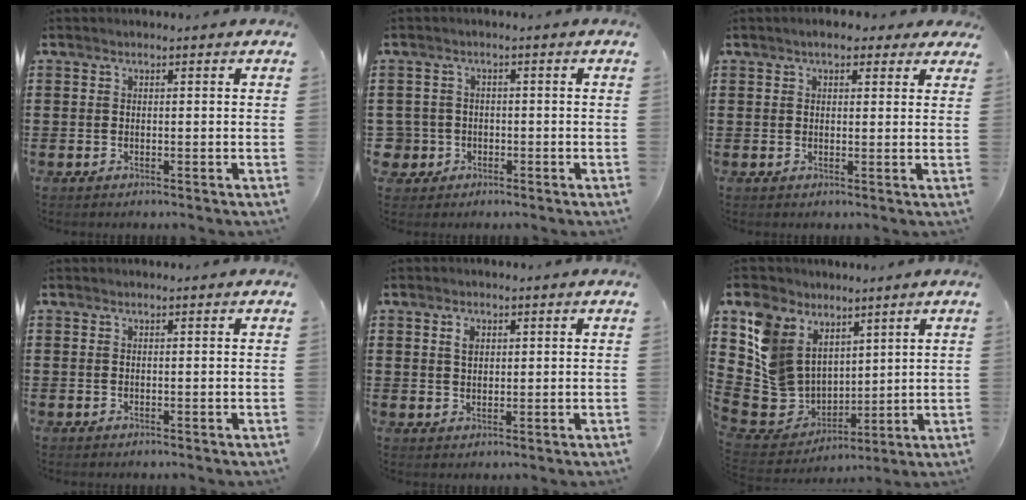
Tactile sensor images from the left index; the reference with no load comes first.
{"total": 2.9, "force": [-1.0, 2.7, 0.4], "torque": [-0.032, -0.002, -0.026]}
{"total": 3.2, "force": [2.5, 1.2, 1.7], "torque": [-0.032, 0.003, 0.043]}
{"total": 0.0}
{"total": 2.3, "force": [1.0, 1.4, 1.5], "torque": [-0.025, 0.002, 0.017]}
{"total": 11.2, "force": [3.8, 9.4, 4.7], "torque": [-0.156, -0.019, 0.077]}